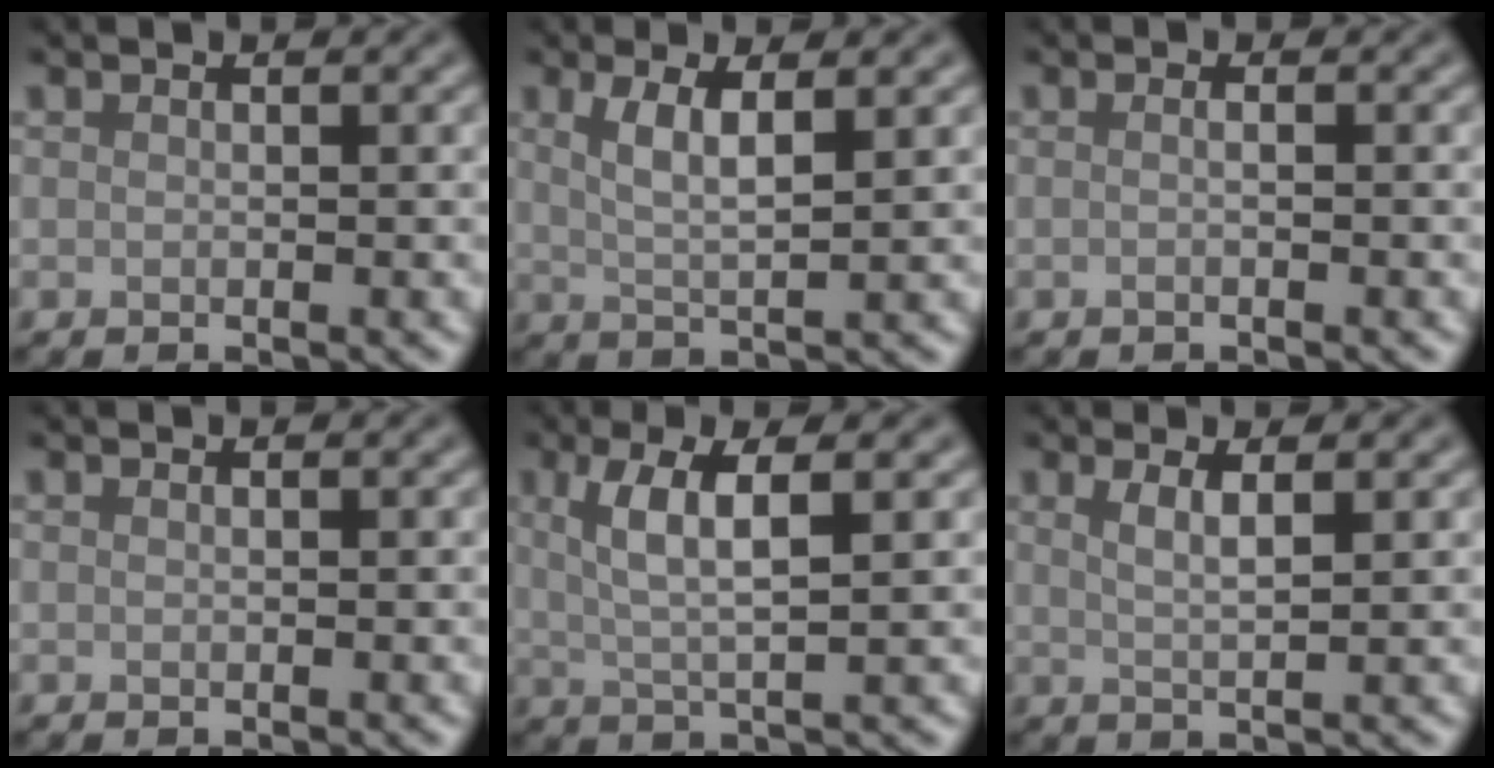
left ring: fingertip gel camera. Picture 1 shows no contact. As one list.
[{"total": 3.5, "force": [1.3, 0.8, 3.1], "torque": [-0.059, -0.004, 0.026]}, {"total": 1.1, "force": [0.0, 0.5, 1.0], "torque": [-0.005, -0.008, -0.007]}, {"total": 0.0}, {"total": 4.6, "force": [1.4, 1.0, 4.3], "torque": [-0.090, 0.001, 0.030]}, {"total": 2.4, "force": [1.0, 0.6, 2.1], "torque": [-0.030, -0.002, 0.014]}]